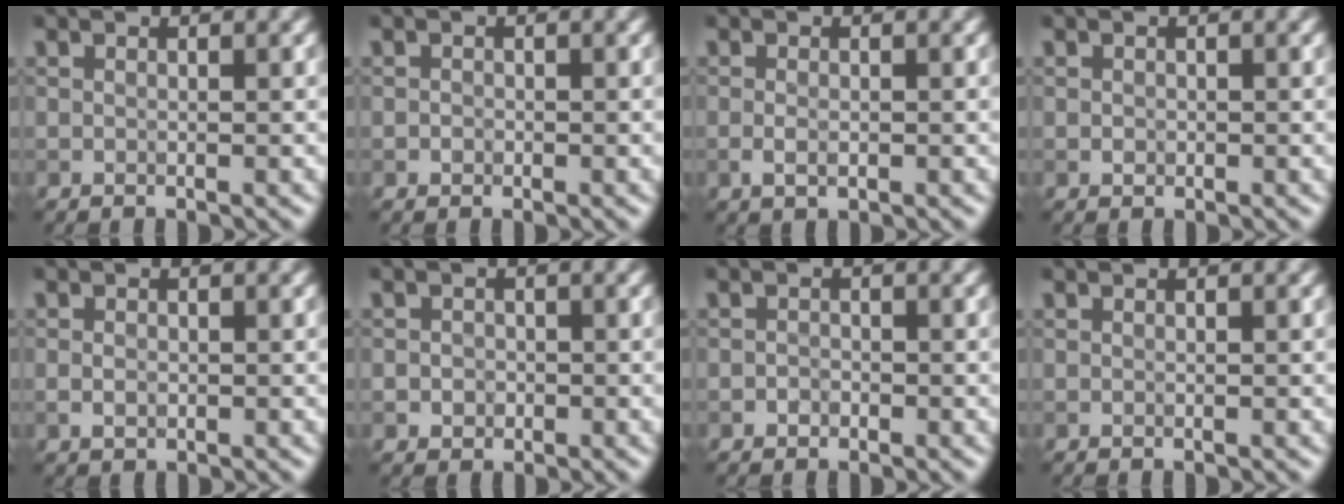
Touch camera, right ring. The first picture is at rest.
{"total": 0.6, "force": [-0.2, 0.5, 0.1], "torque": [0.001, -0.003, -0.005]}
{"total": 1.4, "force": [-0.3, 0.8, 1.1], "torque": [-0.024, -0.002, -0.005]}
{"total": 0.6, "force": [-0.1, 0.5, 0.2], "torque": [0.001, -0.004, -0.002]}
{"total": 1.2, "force": [-0.1, 0.9, 0.8], "torque": [-0.015, -0.002, -0.003]}
{"total": 1.3, "force": [-0.3, 1.2, 0.4], "torque": [0.005, -0.002, -0.007]}
{"total": 0.8, "force": [-0.4, 0.6, 0.2], "torque": [0.000, -0.001, -0.008]}
{"total": 0.0}